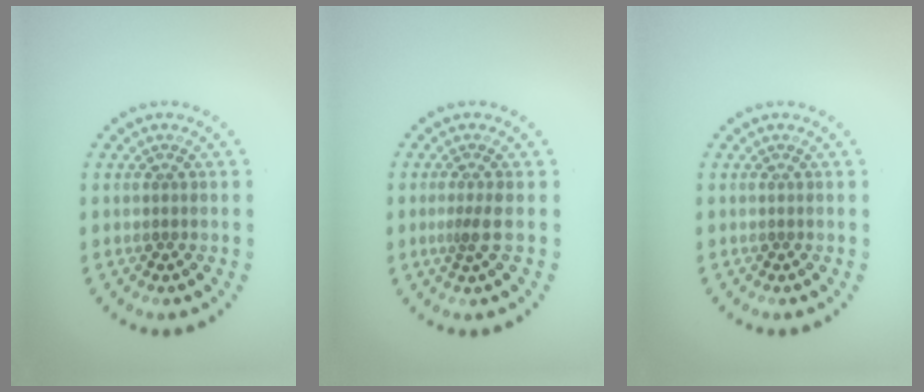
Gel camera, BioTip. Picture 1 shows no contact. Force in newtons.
{"total": 1.7, "press": 1.2, "slide": 1.1}
{"total": 0.0}